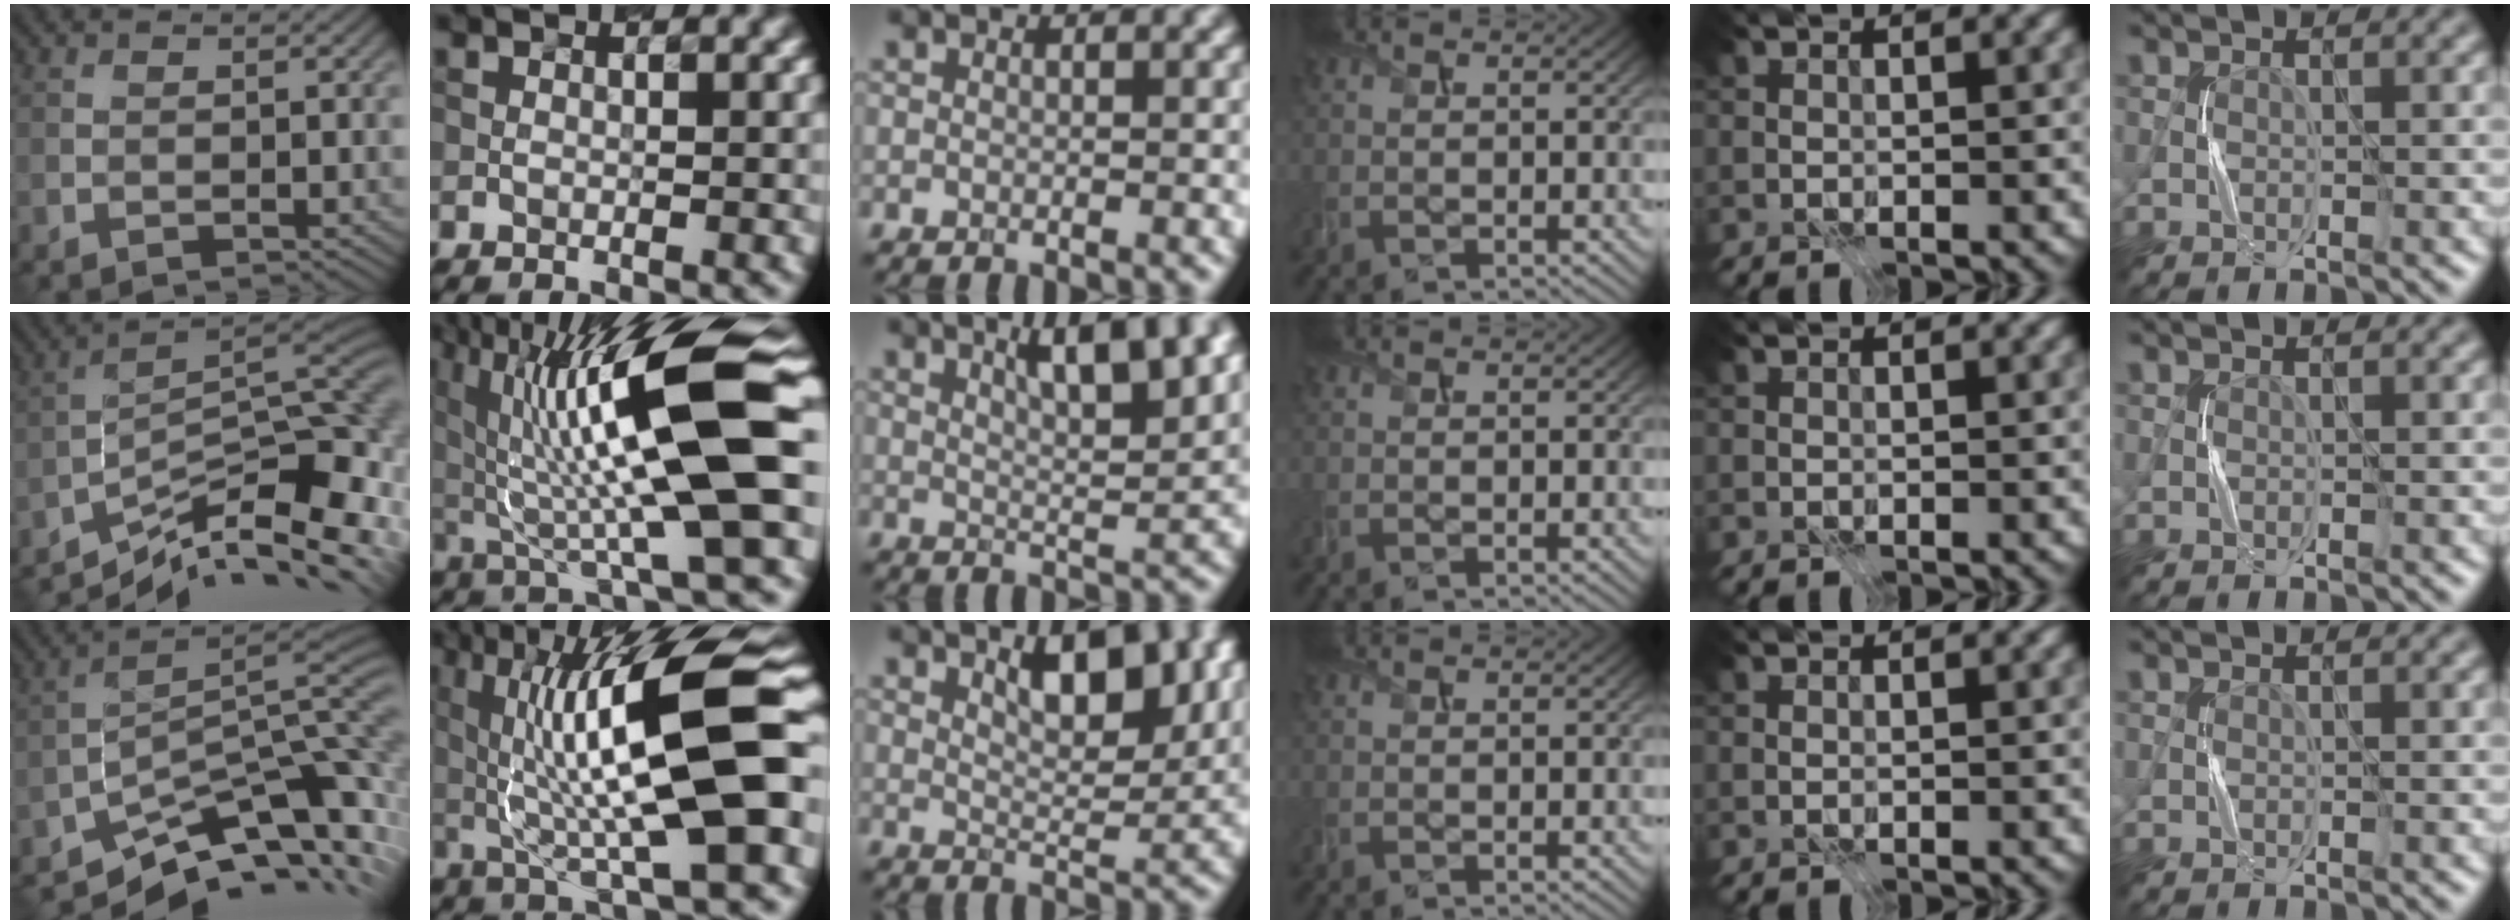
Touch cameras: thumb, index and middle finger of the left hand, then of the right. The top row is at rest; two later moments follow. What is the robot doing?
{"motion": "press", "object": "syringe"}